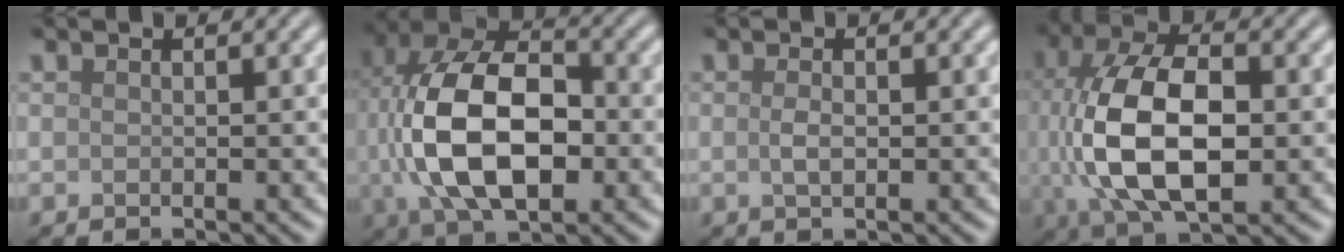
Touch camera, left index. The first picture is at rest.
{"total": 12.0, "force": [-0.9, 6.7, 9.8], "torque": [-0.192, 0.007, -0.020]}
{"total": 1.2, "force": [0.0, 0.5, 1.1], "torque": [-0.025, -0.001, -0.001]}
{"total": 11.1, "force": [-0.4, 5.7, 9.4], "torque": [-0.192, 0.000, -0.007]}